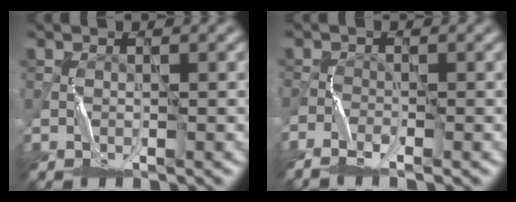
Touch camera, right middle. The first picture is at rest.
{"total": 2.2, "force": [-1.9, 0.4, 0.9], "torque": [-0.021, -0.010, -0.044]}